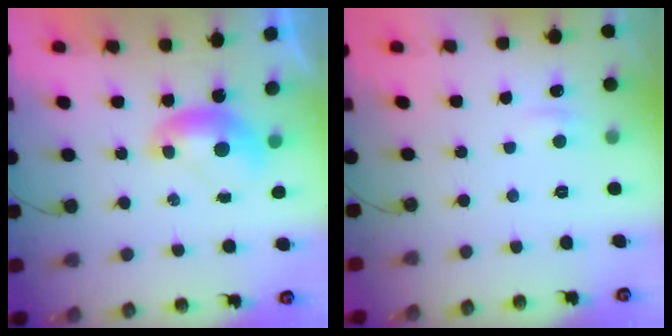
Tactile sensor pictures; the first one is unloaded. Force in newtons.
{"total": 2.7, "press": 2.7, "slide": 0.5}